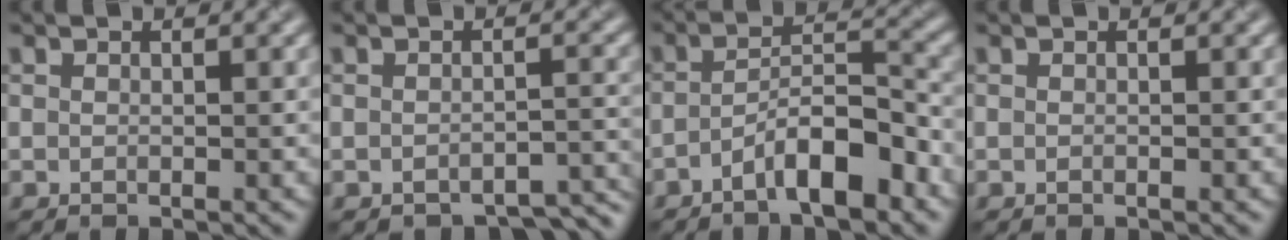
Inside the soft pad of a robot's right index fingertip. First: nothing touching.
{"total": 3.3, "force": [-2.9, 1.0, 1.2], "torque": [-0.014, -0.006, -0.032]}
{"total": 5.6, "force": [-3.2, 1.4, 4.4], "torque": [-0.077, 0.014, -0.055]}
{"total": 0.0}